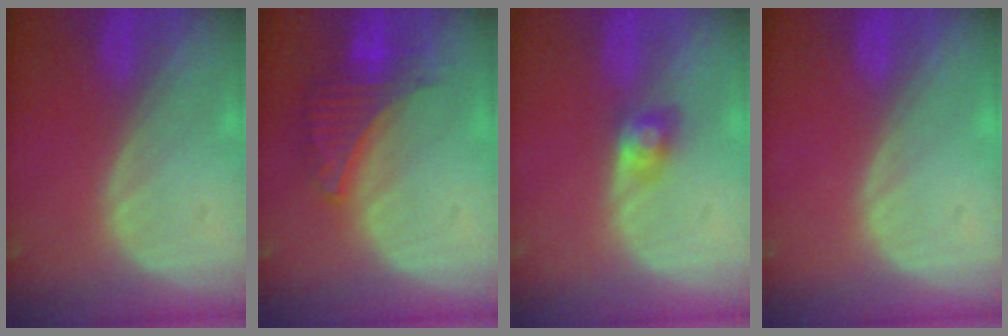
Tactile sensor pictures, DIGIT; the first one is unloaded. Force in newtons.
{"total": 6.6, "press": 6.2, "slide": 2.4}
{"total": 2.6, "press": 2.5, "slide": 0.7}
{"total": 0.0}